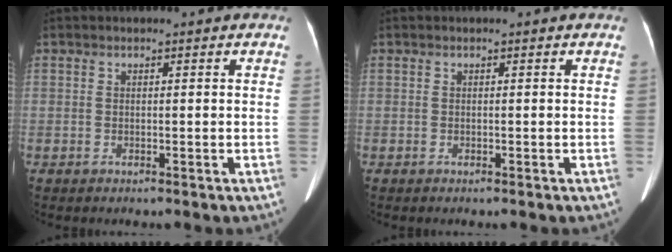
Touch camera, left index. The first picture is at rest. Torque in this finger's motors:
{"motor_torque": [0.02, 0.02, 0.00, 0.00]}